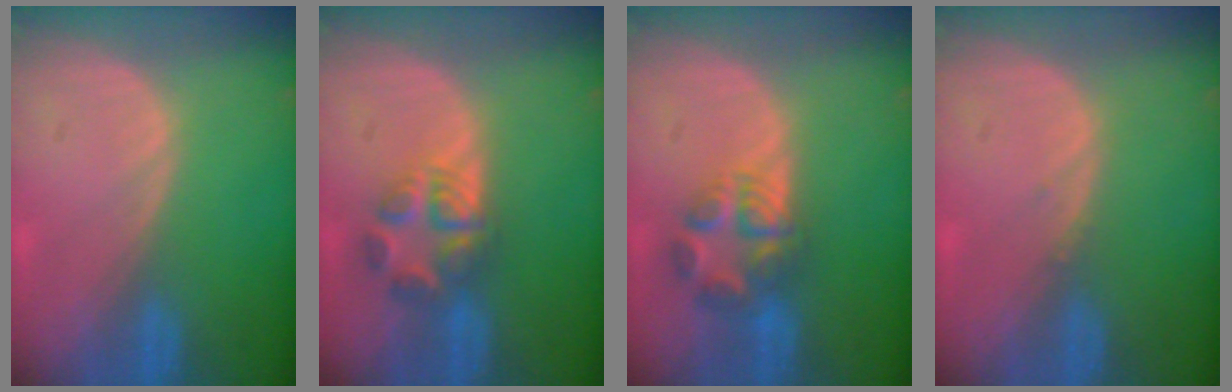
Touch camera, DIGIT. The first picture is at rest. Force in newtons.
{"total": 5.5, "press": 5.4, "slide": 1.1}
{"total": 6.0, "press": 5.9, "slide": 0.8}
{"total": 0.5, "press": 0.5, "slide": 0.2}